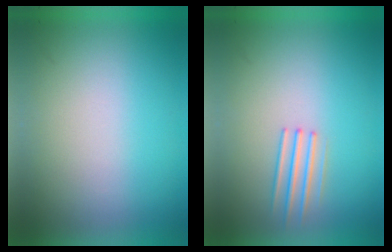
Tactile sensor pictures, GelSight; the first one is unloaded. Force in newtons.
{"total": 1.7}